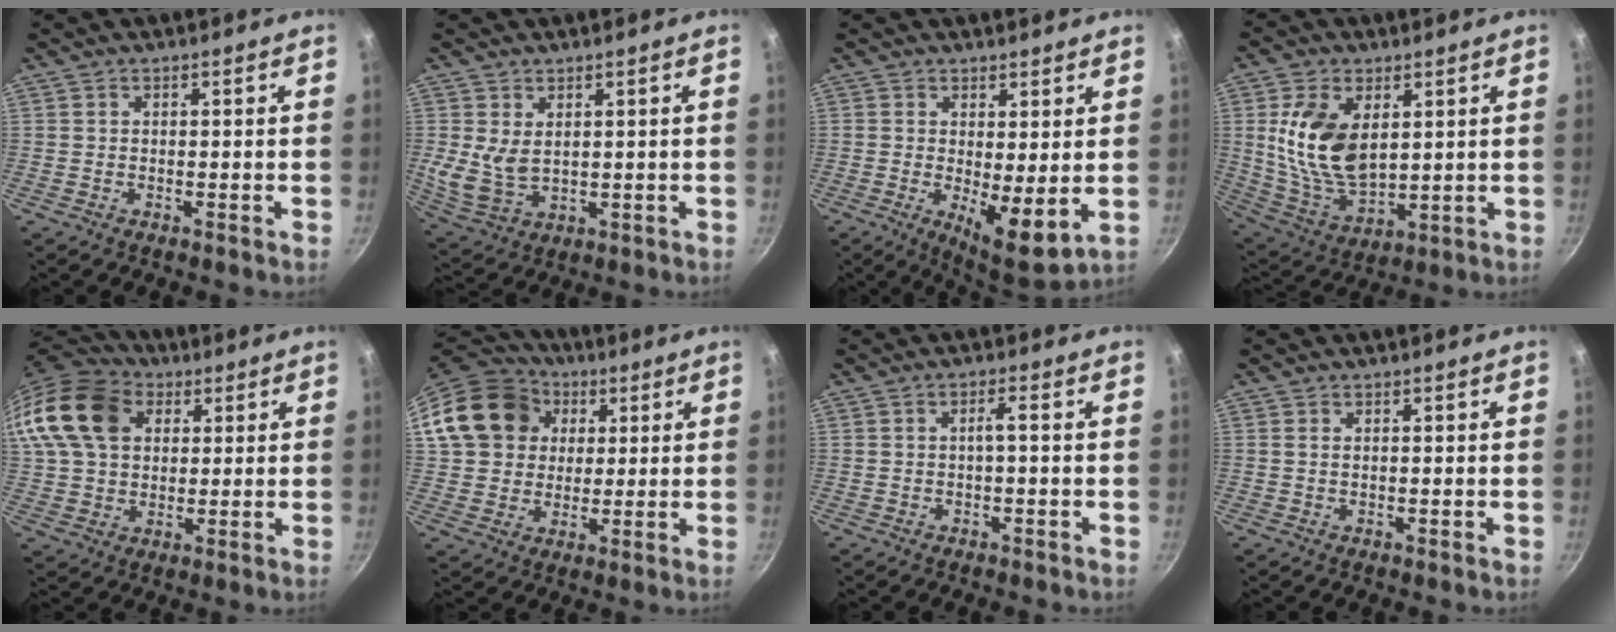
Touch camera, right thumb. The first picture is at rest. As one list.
[{"total": 7.1, "force": [1.6, 4.6, 5.1], "torque": [-0.092, -0.027, 0.045]}, {"total": 8.5, "force": [0.4, 2.8, 8.0], "torque": [-0.113, -0.029, 0.010]}, {"total": 15.2, "force": [3.5, 9.1, 11.7], "torque": [-0.206, -0.029, 0.079]}, {"total": 20.4, "force": [6.7, 15.0, 12.1], "torque": [-0.248, 0.019, 0.112]}, {"total": 18.2, "force": [4.9, 15.0, 8.9], "torque": [-0.152, 0.026, 0.083]}, {"total": 1.9, "force": [-0.3, 0.3, 1.9], "torque": [-0.040, 0.012, -0.005]}, {"total": 0.5, "force": [0.2, 0.2, 0.4], "torque": [-0.008, 0.000, 0.003]}]